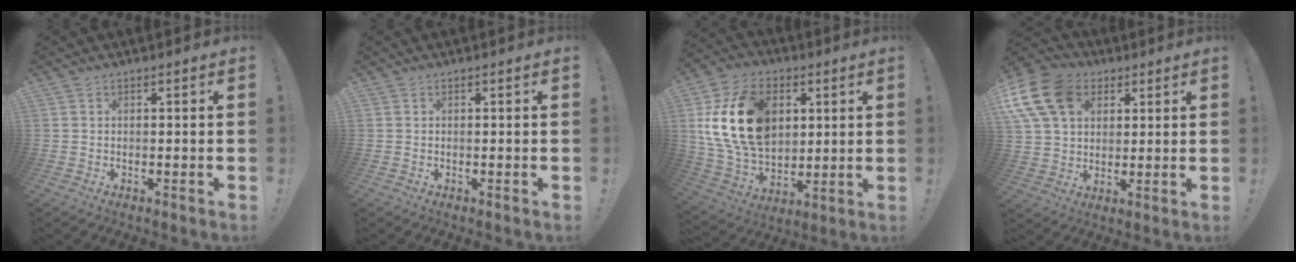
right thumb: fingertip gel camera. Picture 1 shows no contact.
{"total": 0.0}
{"total": 22.5, "force": [5.3, 15.8, 15.1], "torque": [-0.276, -0.012, 0.104]}
{"total": 17.1, "force": [6.3, 12.5, 9.8], "torque": [-0.184, -0.016, 0.122]}